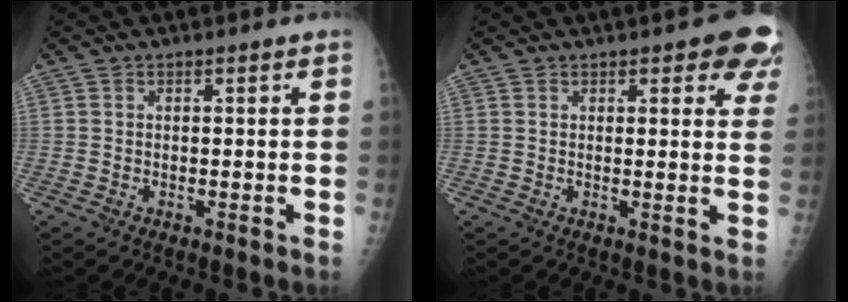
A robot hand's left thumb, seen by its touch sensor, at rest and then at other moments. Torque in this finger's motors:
{"motor_torque": [1.32, 0.80, 0.66, -0.41, 0.02]}